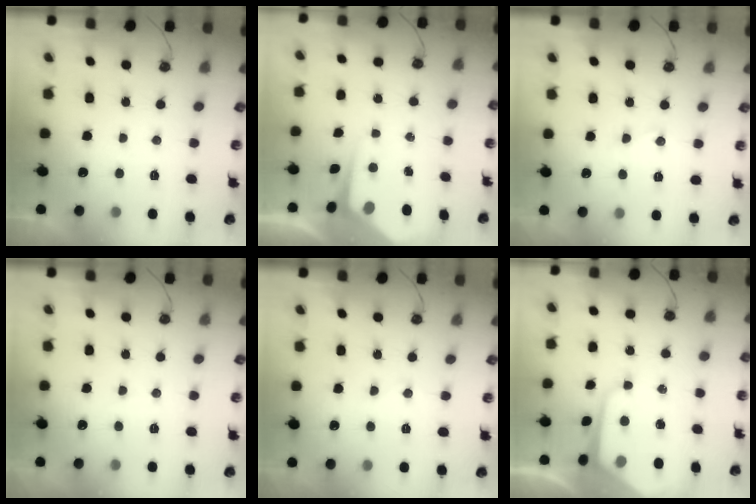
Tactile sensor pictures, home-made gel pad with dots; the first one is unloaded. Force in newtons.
{"total": 6.8, "press": 6.8, "slide": 0.5}
{"total": 8.4, "press": 8.3, "slide": 0.7}
{"total": 4.8, "press": 4.7, "slide": 0.8}
{"total": 4.8, "press": 4.7, "slide": 0.9}
{"total": 9.8, "press": 9.8, "slide": 0.8}